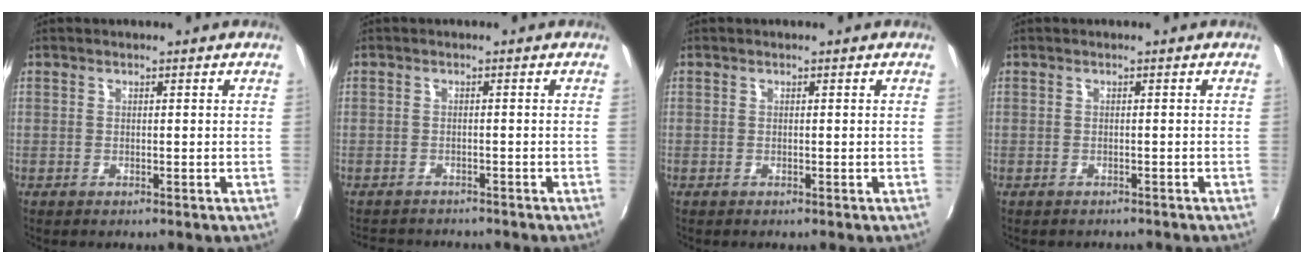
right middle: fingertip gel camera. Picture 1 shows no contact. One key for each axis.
{"total": 4.4, "fx": -4.0, "fy": 1.6, "fz": 0.7, "tx": -0.025, "ty": -0.004, "tz": -0.065}
{"total": 0.0}
{"total": 1.4, "fx": -1.3, "fy": 0.5, "fz": 0.3, "tx": -0.011, "ty": -0.007, "tz": -0.017}